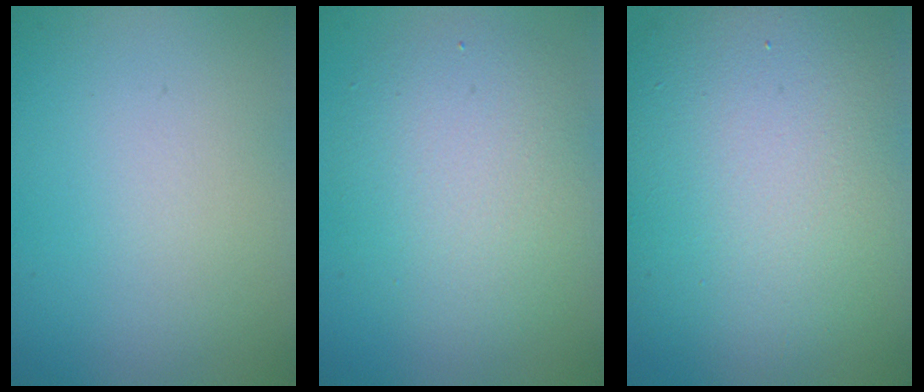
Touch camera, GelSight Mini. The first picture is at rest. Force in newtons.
{"total": 5.3, "press": 5.3, "slide": 0.3}
{"total": 12.9, "press": 12.8, "slide": 1.1}